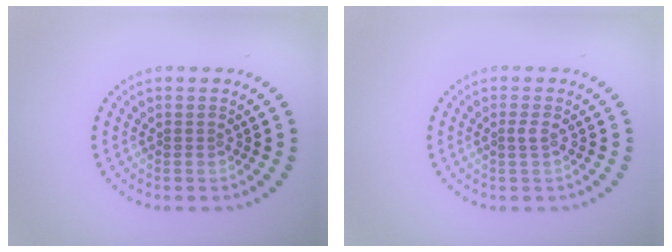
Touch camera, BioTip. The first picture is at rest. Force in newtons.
{"total": 0.7, "press": 0.5, "slide": 0.5}